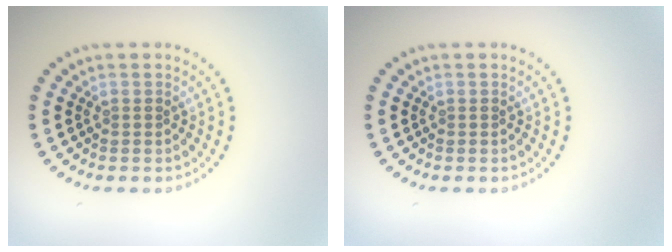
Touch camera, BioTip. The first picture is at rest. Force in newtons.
{"total": 0.0}